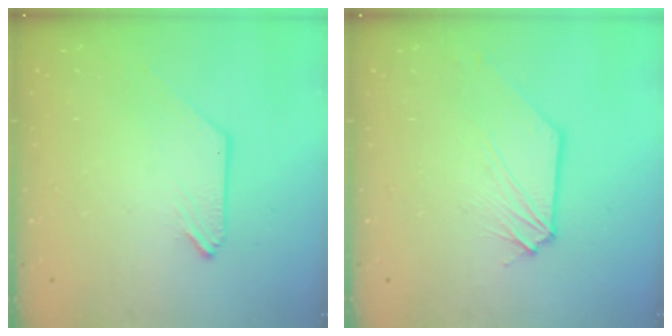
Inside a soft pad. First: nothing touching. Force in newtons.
{"total": 1.1, "press": 1.1, "slide": 0.1}